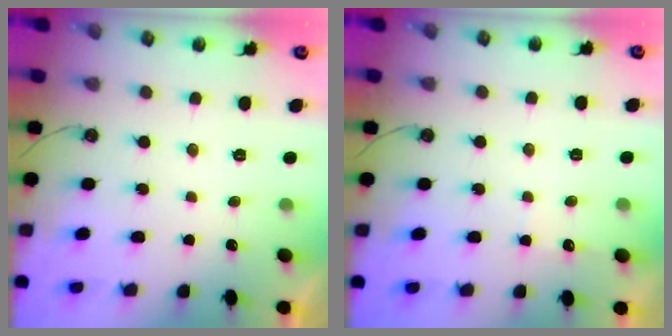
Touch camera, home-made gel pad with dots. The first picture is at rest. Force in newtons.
{"total": 4.4, "press": 4.4, "slide": 0.4}